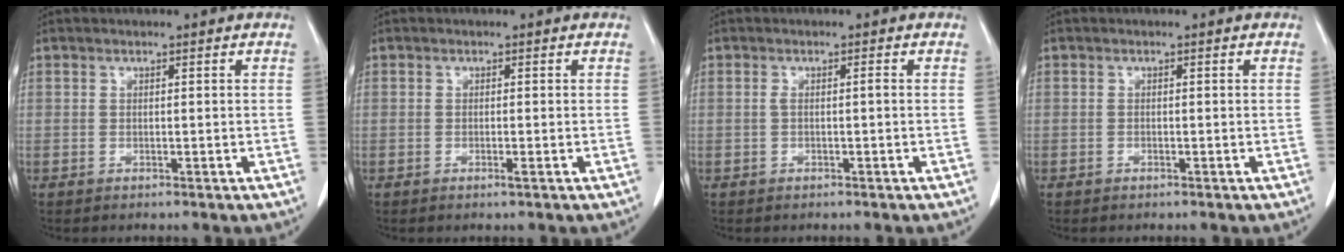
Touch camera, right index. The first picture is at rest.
{"total": 0.8, "force": [-0.4, -0.1, 0.7], "torque": [-0.013, 0.000, -0.004]}
{"total": 1.1, "force": [-0.1, 0.1, 1.1], "torque": [-0.018, 0.003, 0.000]}
{"total": 0.0}